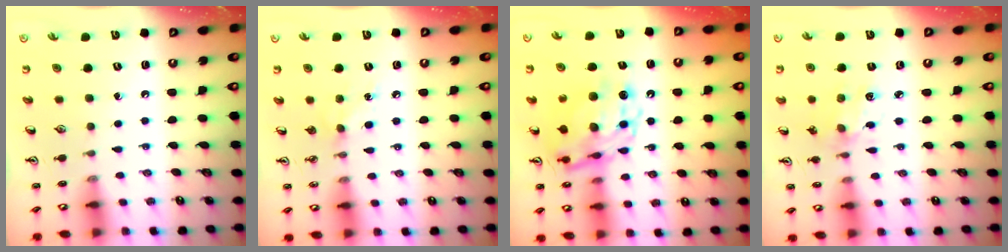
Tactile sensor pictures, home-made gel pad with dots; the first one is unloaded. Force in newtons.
{"total": 5.8, "press": 5.8, "slide": 0.6}
{"total": 13.3, "press": 13.3, "slide": 1.0}
{"total": 5.1, "press": 5.1, "slide": 0.3}